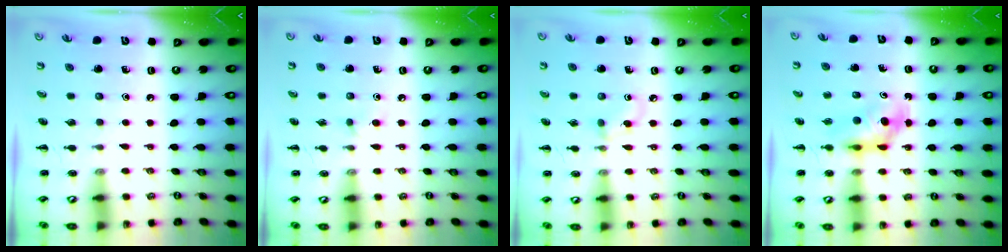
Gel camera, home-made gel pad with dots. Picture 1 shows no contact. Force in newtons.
{"total": 3.9, "press": 3.7, "slide": 1.4}
{"total": 5.1, "press": 4.8, "slide": 1.8}
{"total": 5.1, "press": 5.0, "slide": 0.7}